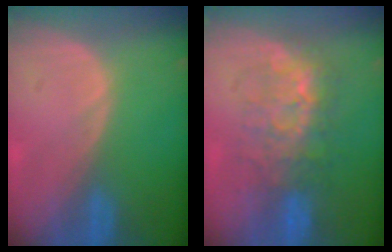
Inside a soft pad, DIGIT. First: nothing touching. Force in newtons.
{"total": 7.8, "press": 7.6, "slide": 1.5}